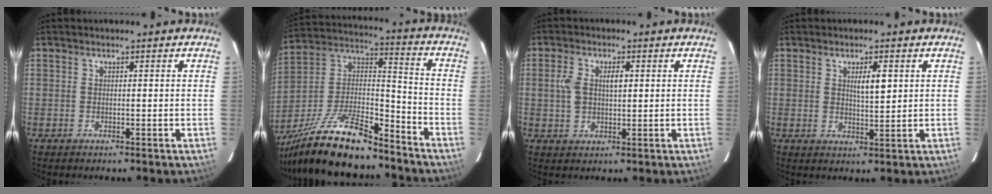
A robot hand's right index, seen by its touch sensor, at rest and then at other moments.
{"total": 19.1, "force": [-15.8, 3.8, 10.0], "torque": [-0.217, 0.002, -0.289]}
{"total": 5.1, "force": [1.0, 2.5, 4.4], "torque": [-0.092, 0.011, 0.021]}
{"total": 3.7, "force": [1.3, 0.8, 3.4], "torque": [-0.056, -0.001, 0.021]}